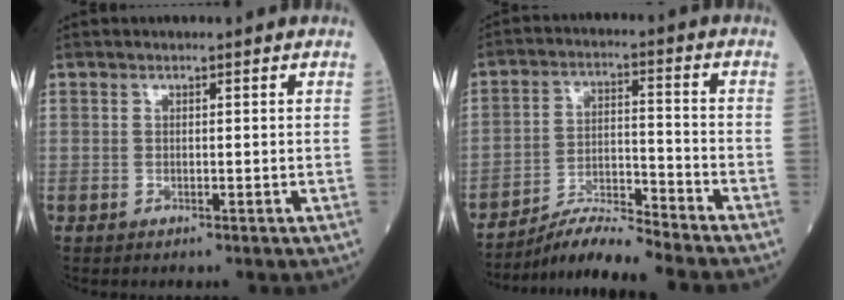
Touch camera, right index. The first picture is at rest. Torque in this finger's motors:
{"motor_torque": [0.27, -0.36, 0.05, 0.03]}